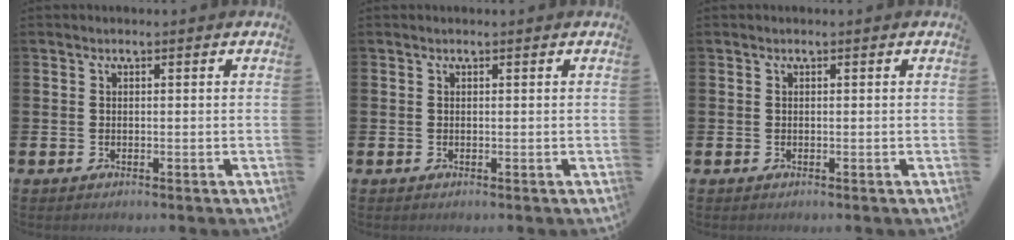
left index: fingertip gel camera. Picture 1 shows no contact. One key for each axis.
{"total": 0.0}
{"total": 0.0}